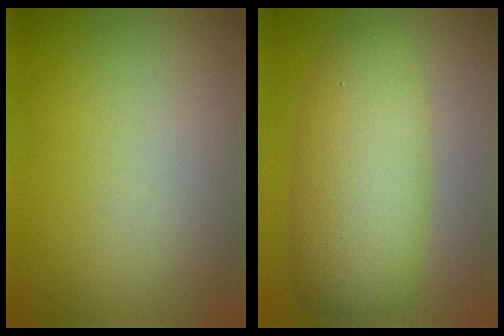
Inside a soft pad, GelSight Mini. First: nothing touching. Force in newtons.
{"total": 7.0, "press": 7.0, "slide": 0.1}